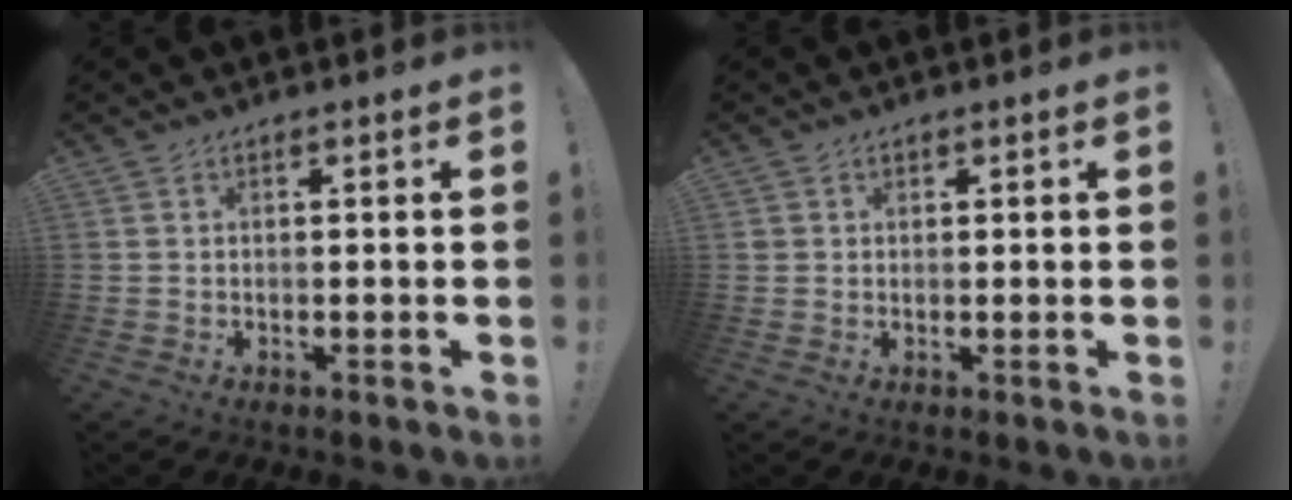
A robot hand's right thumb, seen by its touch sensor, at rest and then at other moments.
{"total": 1.4, "force": [0.7, 1.2, 0.2], "torque": [-0.004, 0.001, 0.014]}